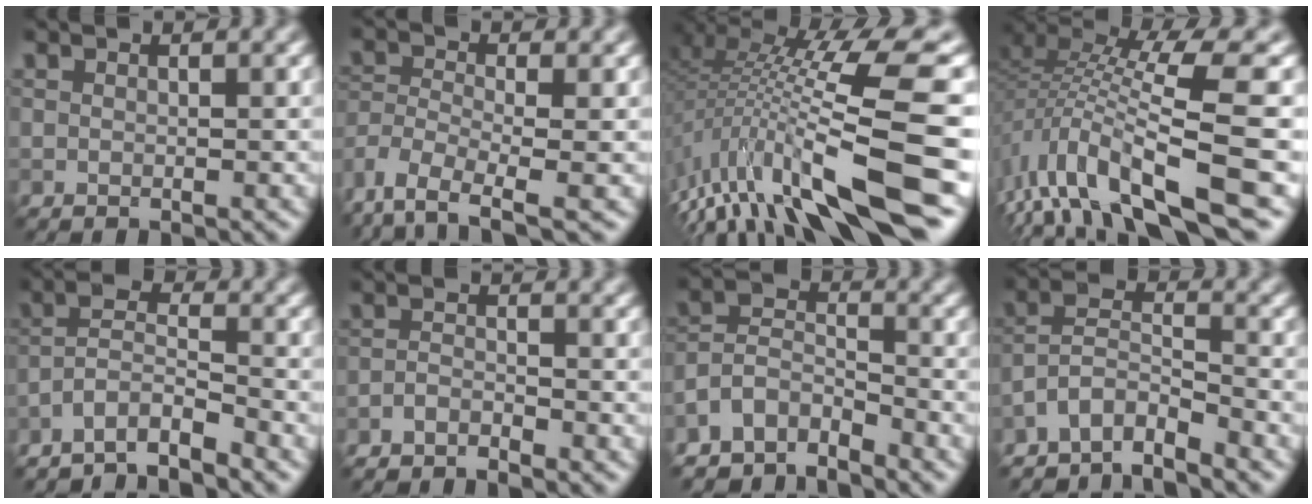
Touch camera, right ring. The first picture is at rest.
{"total": 6.1, "force": [-4.4, 2.1, 3.8], "torque": [-0.077, -0.010, -0.092]}
{"total": 12.9, "force": [-4.1, 2.4, 12.0], "torque": [-0.211, 0.010, -0.059]}
{"total": 10.6, "force": [-3.9, 3.0, 9.3], "torque": [-0.172, 0.021, -0.062]}
{"total": 4.9, "force": [-4.1, 0.9, 2.4], "torque": [-0.039, 0.004, -0.084]}
{"total": 2.0, "force": [-1.9, 0.3, 0.7], "torque": [-0.017, -0.001, -0.044]}
{"total": 5.3, "force": [-4.6, 2.1, 1.6], "torque": [-0.030, 0.000, -0.093]}
{"total": 5.1, "force": [-4.8, 1.0, 1.6], "torque": [-0.027, -0.001, -0.092]}